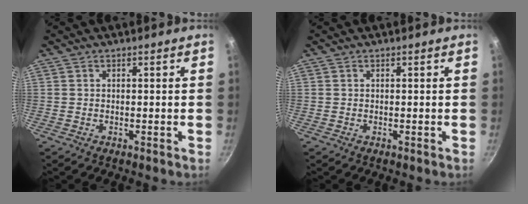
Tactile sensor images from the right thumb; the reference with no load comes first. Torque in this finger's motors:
{"motor_torque": [-0.29, 0.10, 0.11, 0.11, 0.00]}